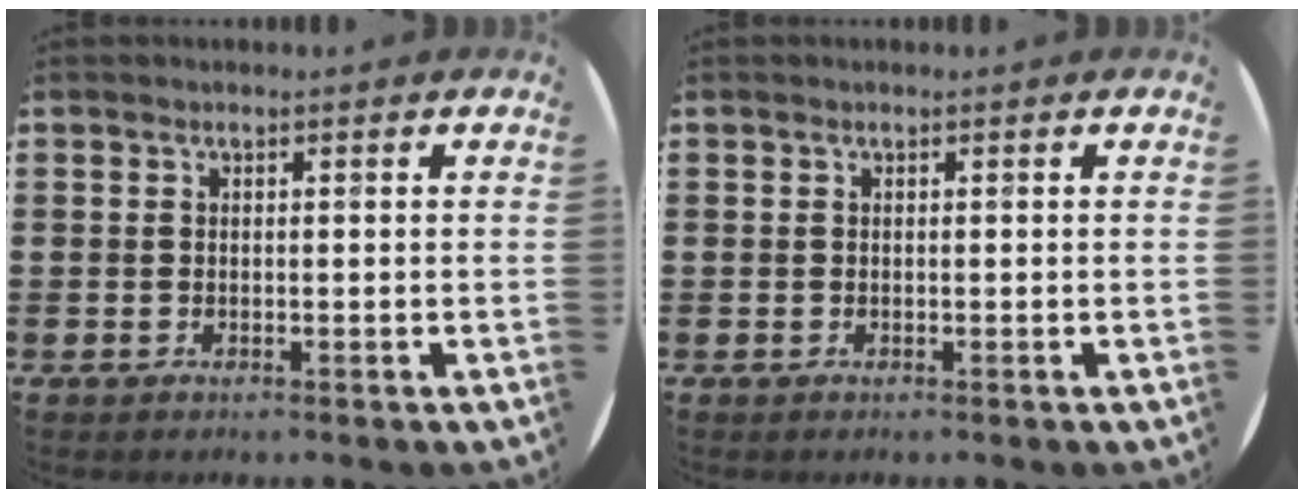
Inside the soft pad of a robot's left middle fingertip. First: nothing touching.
{"total": 0.0}